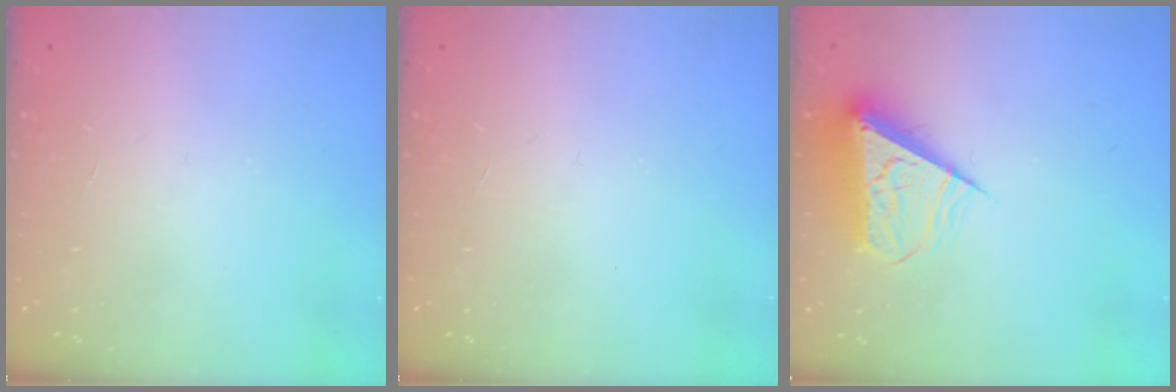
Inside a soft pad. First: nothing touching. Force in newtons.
{"total": 0.0}
{"total": 9.2, "press": 9.2, "slide": 0.2}